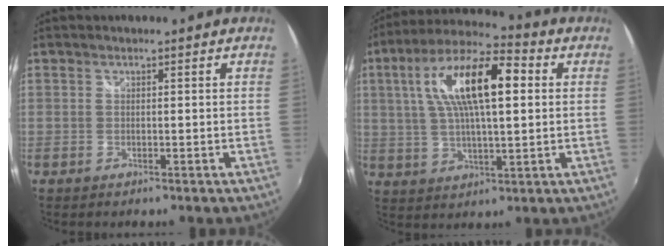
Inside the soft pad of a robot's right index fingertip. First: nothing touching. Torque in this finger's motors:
{"motor_torque": [1.26, 0.88, 0.51, 0.21]}